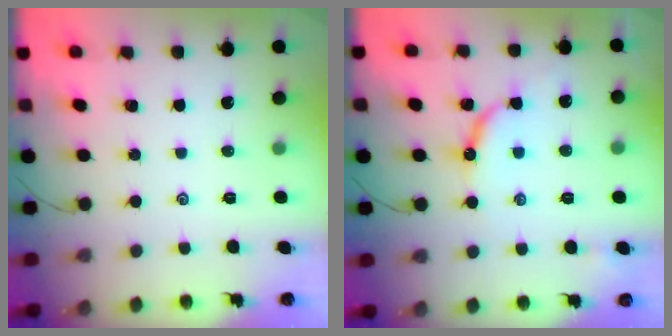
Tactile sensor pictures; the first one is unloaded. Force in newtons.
{"total": 8.1, "press": 8.1, "slide": 0.1}